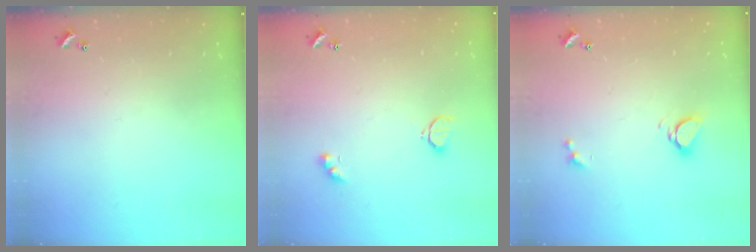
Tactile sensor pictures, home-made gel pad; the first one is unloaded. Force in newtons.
{"total": 2.6, "press": 2.5, "slide": 0.5}
{"total": 4.4, "press": 4.4, "slide": 0.6}